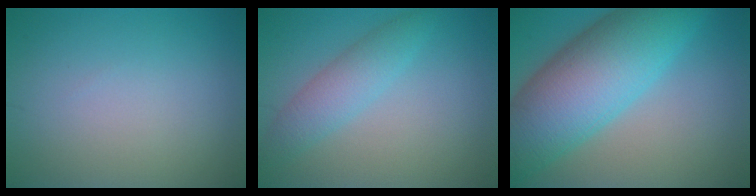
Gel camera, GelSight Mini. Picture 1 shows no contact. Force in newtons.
{"total": 2.4, "press": 2.4, "slide": 0.2}
{"total": 11.9, "press": 11.9, "slide": 0.3}